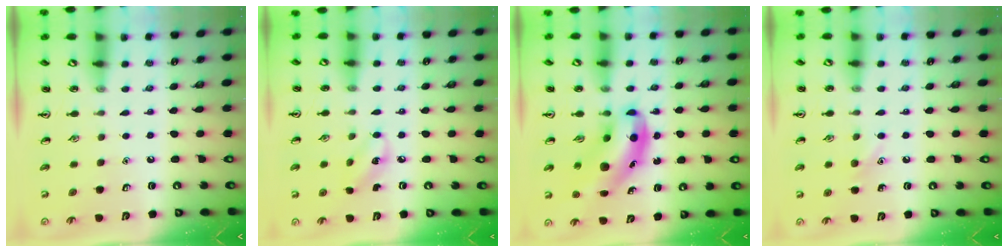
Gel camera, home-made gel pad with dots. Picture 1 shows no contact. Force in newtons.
{"total": 3.5, "press": 3.3, "slide": 1.1}
{"total": 9.5, "press": 9.2, "slide": 2.4}
{"total": 5.5, "press": 5.2, "slide": 1.6}